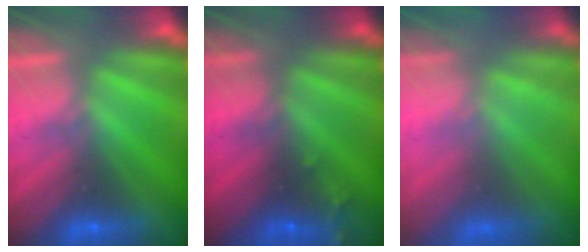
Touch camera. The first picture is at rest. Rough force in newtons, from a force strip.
{"total": 8.4}
{"total": 7.8}